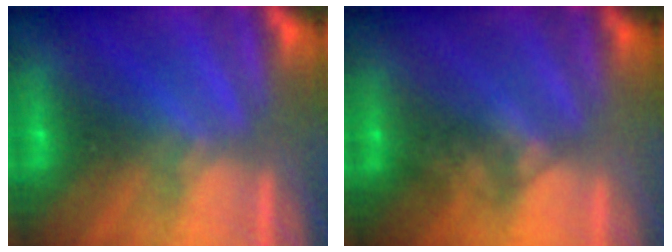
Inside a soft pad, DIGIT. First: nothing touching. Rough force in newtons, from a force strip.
{"total": 1.6}